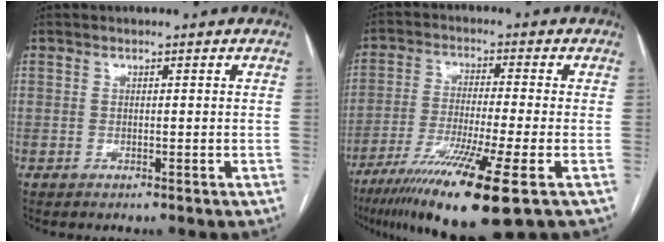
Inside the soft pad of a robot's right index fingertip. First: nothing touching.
{"total": 15.0, "force": [-8.5, -0.4, 12.4], "torque": [-0.226, -0.042, -0.149]}